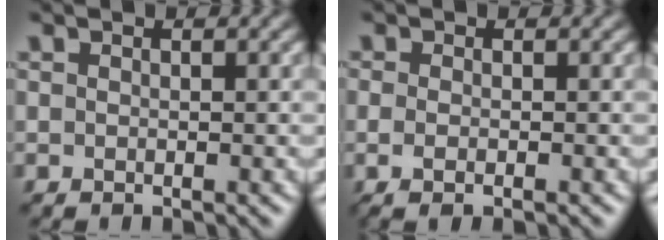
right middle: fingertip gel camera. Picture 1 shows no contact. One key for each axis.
{"total": 1.9, "fx": -0.5, "fy": 0.7, "fz": 1.7, "tx": -0.032, "ty": -0.011, "tz": -0.006}